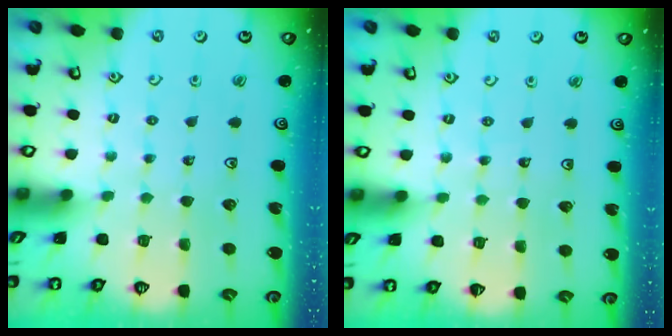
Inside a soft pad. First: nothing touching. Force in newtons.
{"total": 2.9, "press": 2.9, "slide": 0.3}